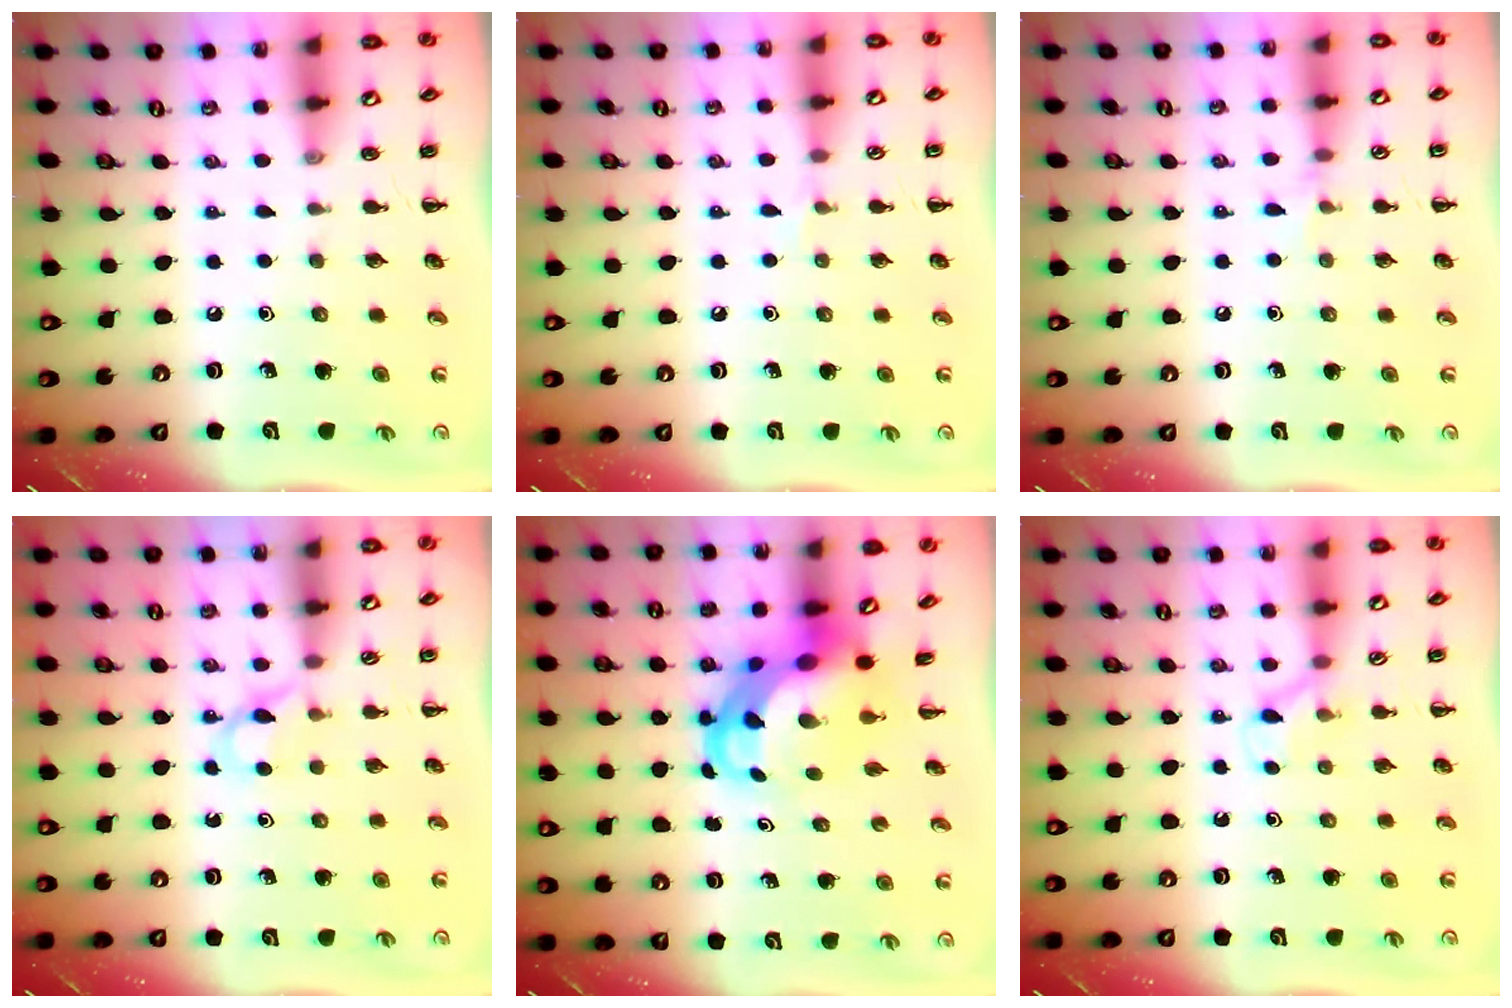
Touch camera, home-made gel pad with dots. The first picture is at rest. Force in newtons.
{"total": 3.4, "press": 3.2, "slide": 1.3}
{"total": 3.9, "press": 3.6, "slide": 1.4}
{"total": 3.8, "press": 3.6, "slide": 1.4}
{"total": 6.4, "press": 6.1, "slide": 1.8}
{"total": 3.8, "press": 3.5, "slide": 1.4}